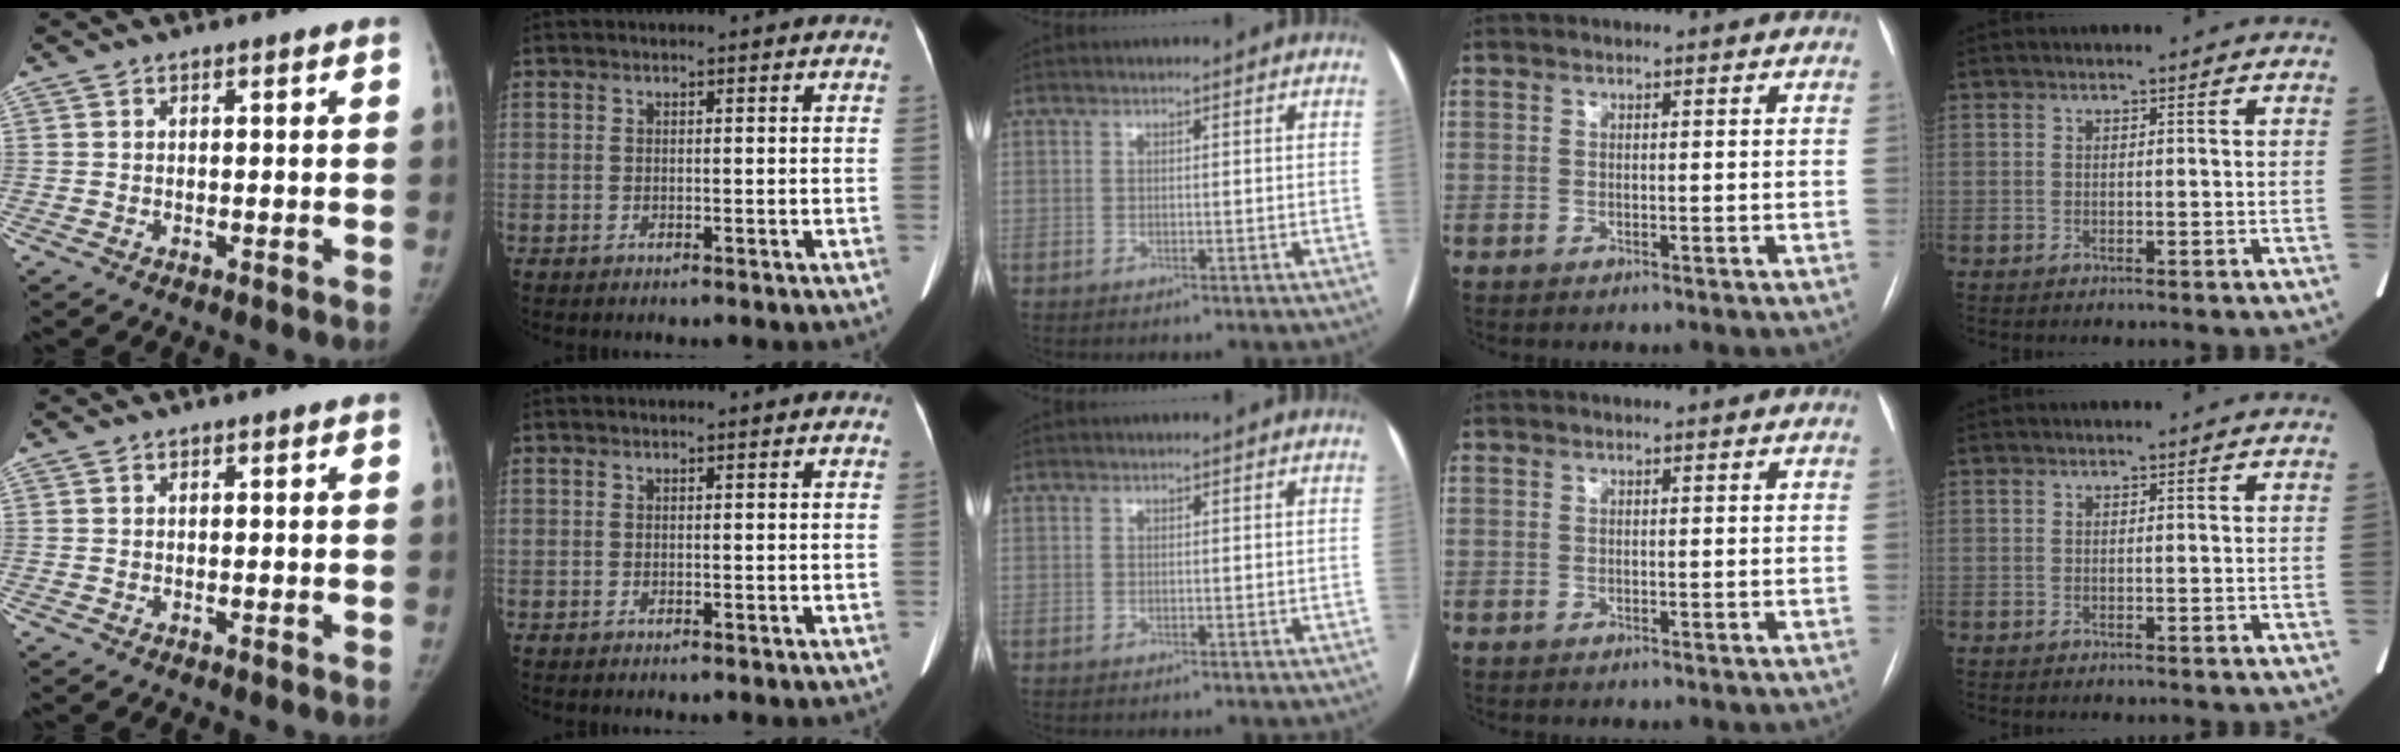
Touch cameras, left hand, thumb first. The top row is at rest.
{}